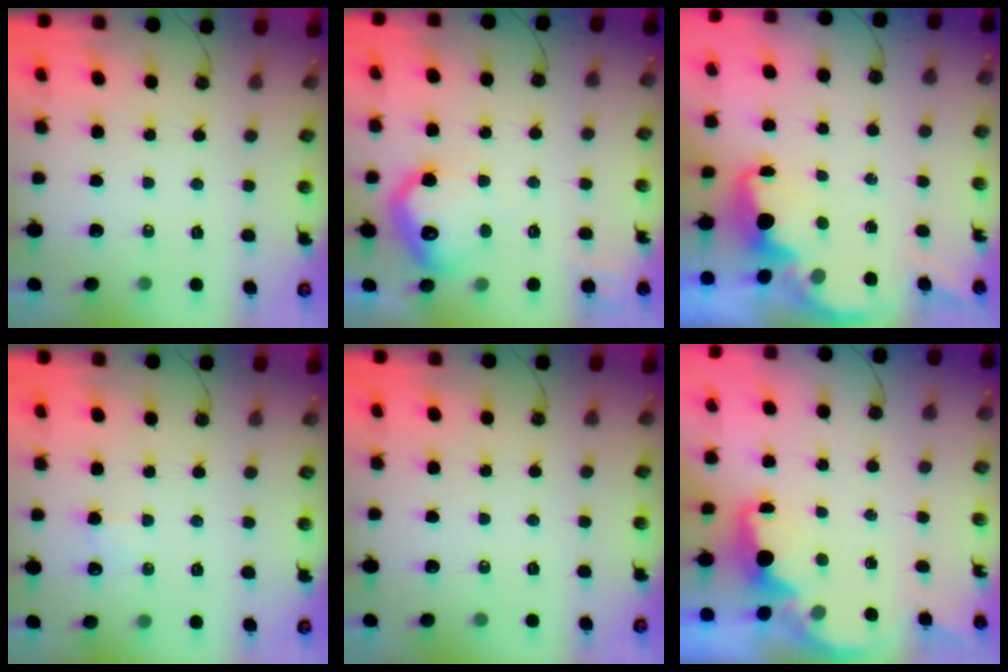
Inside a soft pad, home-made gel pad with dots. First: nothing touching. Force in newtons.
{"total": 14.3, "press": 14.2, "slide": 1.0}
{"total": 2.2, "press": 2.1, "slide": 0.8}
{"total": 5.7, "press": 5.6, "slide": 1.2}
{"total": 0.0}
{"total": 2.5, "press": 2.3, "slide": 0.8}